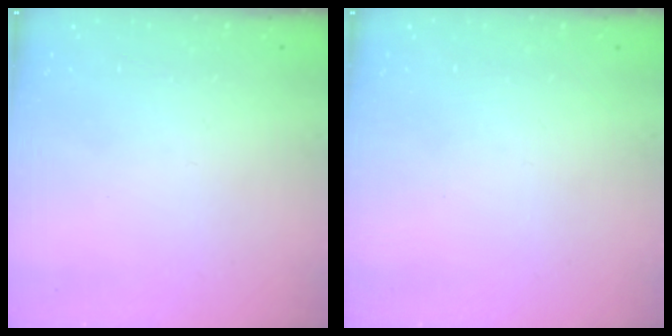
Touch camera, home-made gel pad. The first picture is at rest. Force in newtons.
{"total": 0.0}